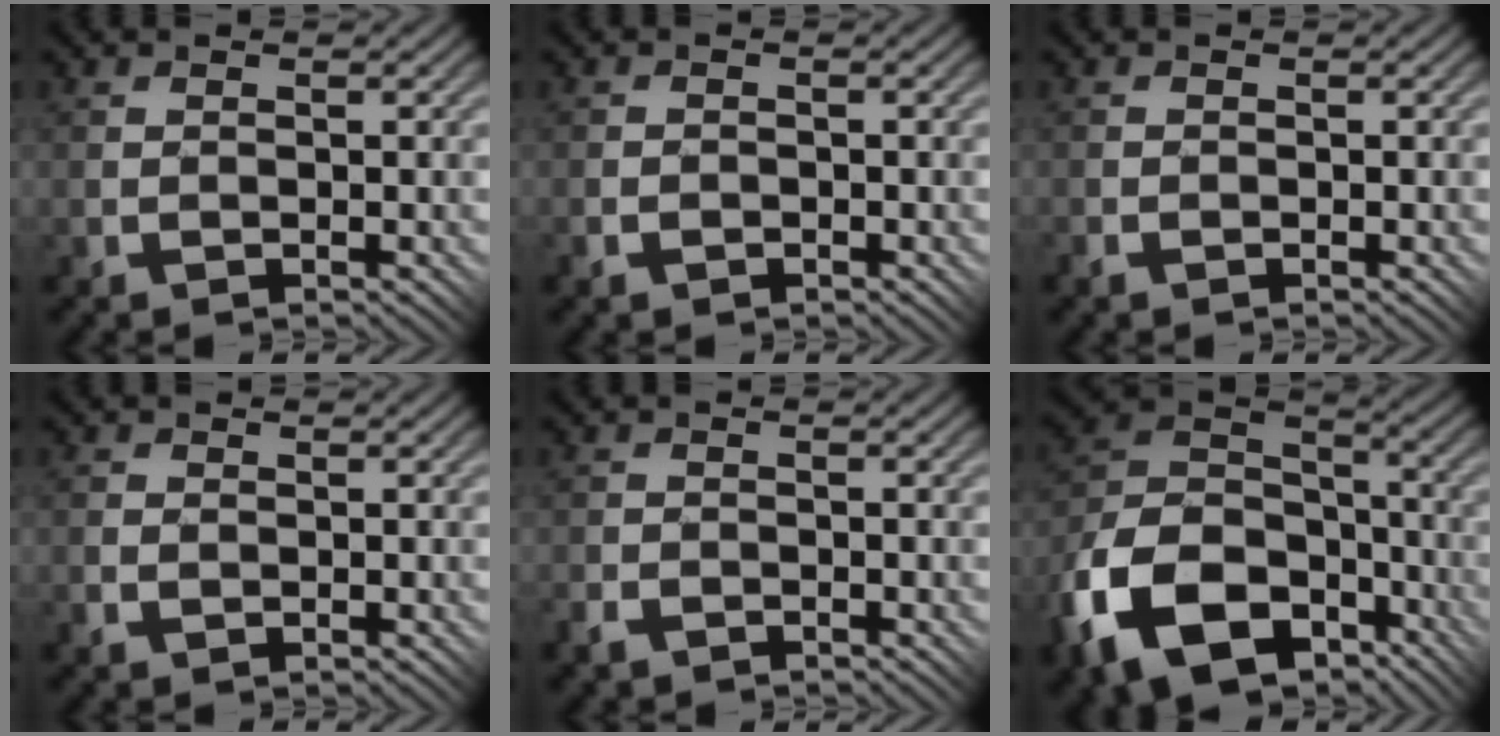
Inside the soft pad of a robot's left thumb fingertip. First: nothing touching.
{"total": 1.2, "force": [-0.8, 0.8, 0.2], "torque": [0.000, 0.001, -0.016]}
{"total": 0.7, "force": [-0.6, 0.4, 0.1], "torque": [-0.002, -0.002, -0.014]}
{"total": 1.5, "force": [-0.4, 1.2, 0.7], "torque": [-0.010, -0.001, -0.007]}
{"total": 2.0, "force": [-1.5, 1.1, 0.5], "torque": [-0.018, -0.004, -0.036]}
{"total": 16.0, "force": [-9.0, 9.9, 8.7], "torque": [-0.207, -0.033, -0.171]}